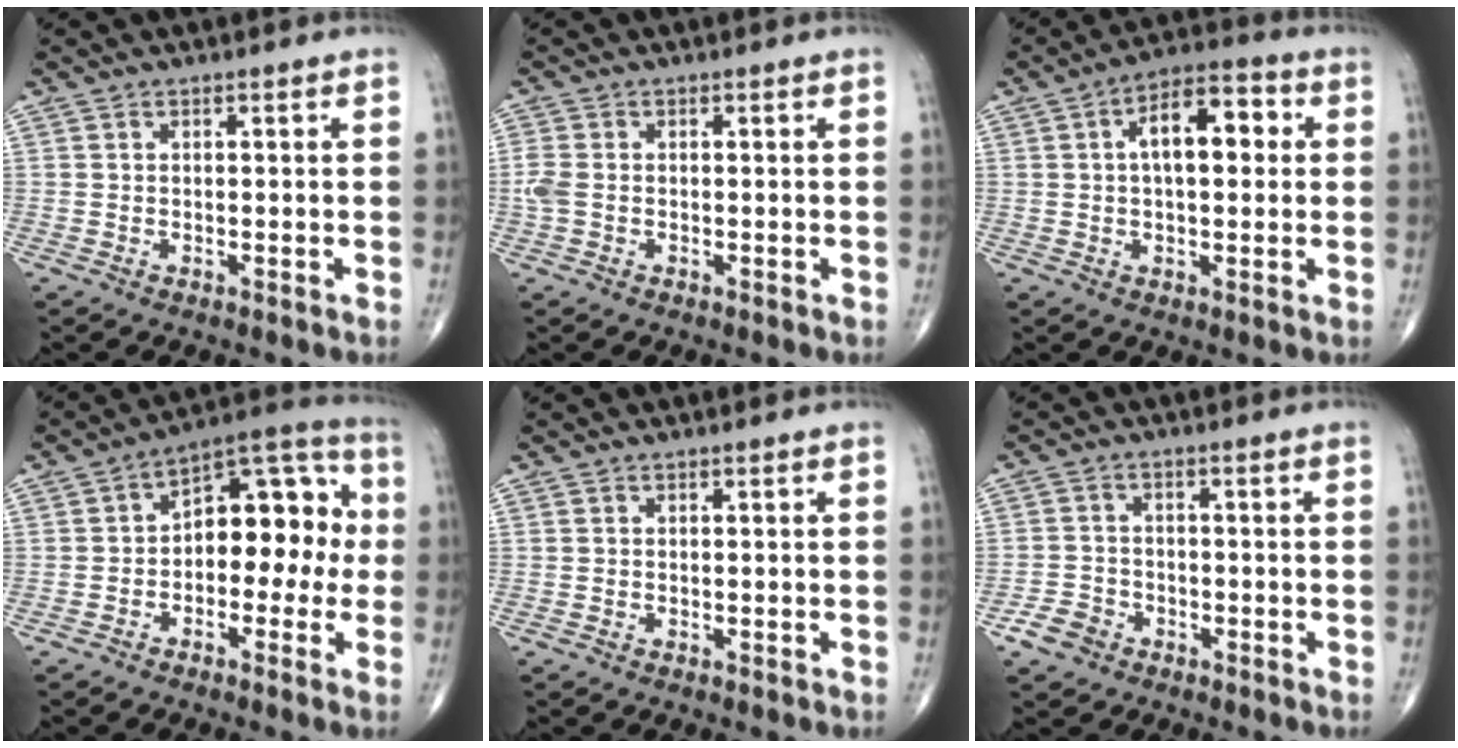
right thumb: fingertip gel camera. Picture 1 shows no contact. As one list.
[{"total": 2.8, "force": [-0.4, 1.9, 2.0], "torque": [-0.064, 0.001, -0.012]}, {"total": 10.7, "force": [1.9, 5.3, 9.0], "torque": [-0.125, 0.024, 0.021]}, {"total": 13.6, "force": [-0.6, 8.2, 10.9], "torque": [-0.110, 0.049, -0.023]}, {"total": 0.0}, {"total": 4.0, "force": [-2.4, 3.0, 1.2], "torque": [-0.015, 0.015, -0.044]}]